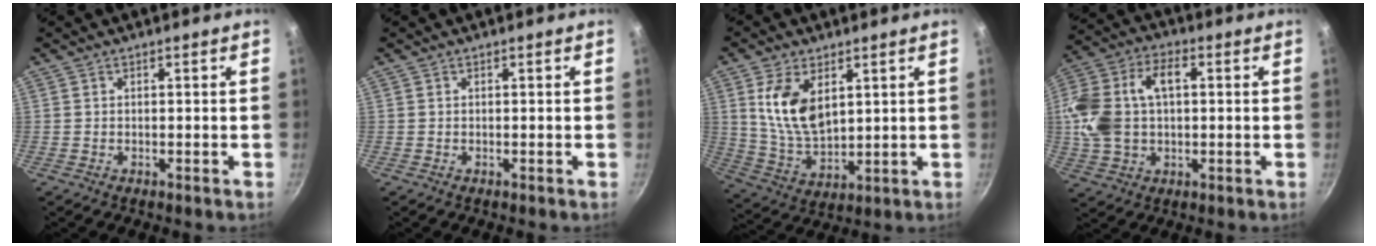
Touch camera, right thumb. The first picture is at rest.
{"total": 0.0}
{"total": 11.7, "force": [3.8, 6.8, 8.7], "torque": [-0.153, -0.028, 0.085]}
{"total": 16.4, "force": [1.5, 10.9, 12.2], "torque": [-0.239, 0.034, 0.023]}